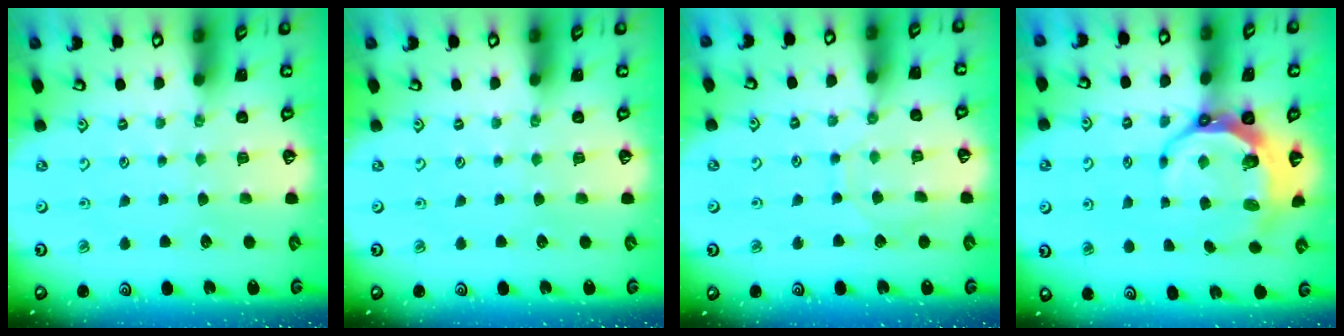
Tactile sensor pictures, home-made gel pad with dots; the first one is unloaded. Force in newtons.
{"total": 0.0}
{"total": 6.8, "press": 6.8, "slide": 0.6}
{"total": 8.4, "press": 7.3, "slide": 4.2}